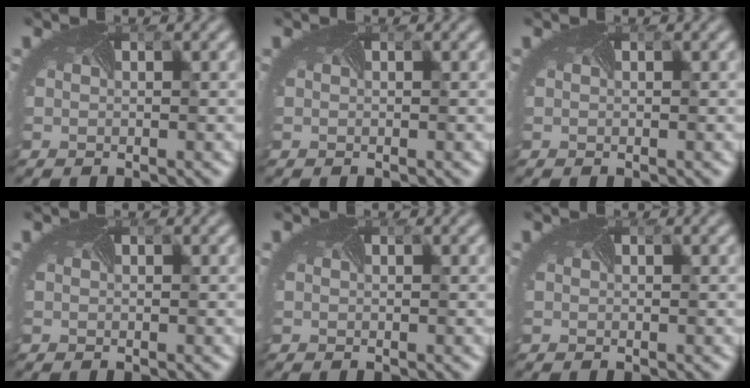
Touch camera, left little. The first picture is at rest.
{"total": 0.0}
{"total": 0.0}
{"total": 0.0}
{"total": 0.0}
{"total": 0.0}